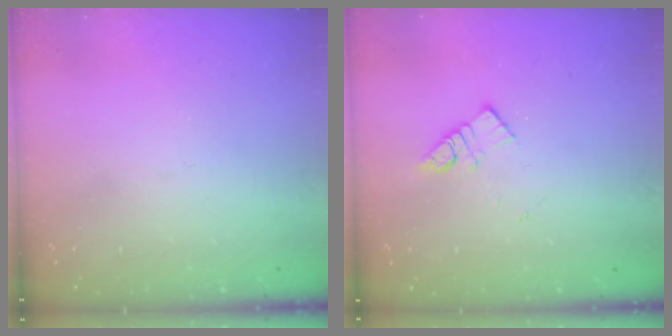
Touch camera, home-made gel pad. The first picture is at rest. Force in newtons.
{"total": 7.1, "press": 7.1, "slide": 0.2}